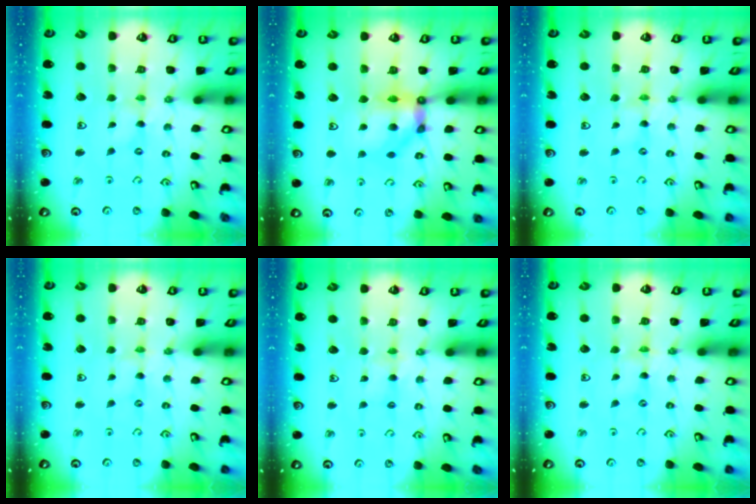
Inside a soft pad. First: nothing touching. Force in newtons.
{"total": 11.3, "press": 11.1, "slide": 2.0}
{"total": 0.8, "press": 0.7, "slide": 0.2}
{"total": 0.0}
{"total": 5.6, "press": 5.6, "slide": 0.6}
{"total": 0.0}